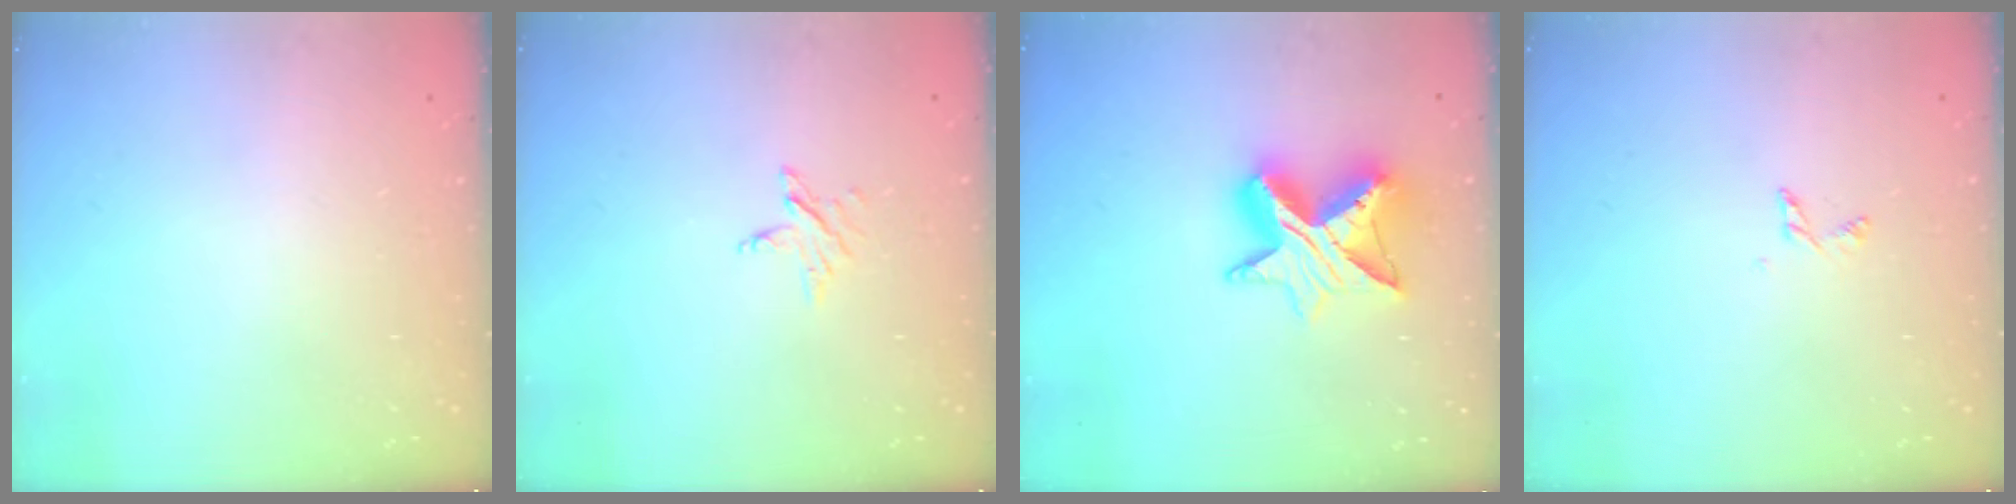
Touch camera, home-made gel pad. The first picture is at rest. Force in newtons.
{"total": 3.4, "press": 3.4, "slide": 0.4}
{"total": 11.4, "press": 11.4, "slide": 0.8}
{"total": 2.8, "press": 2.8, "slide": 0.2}